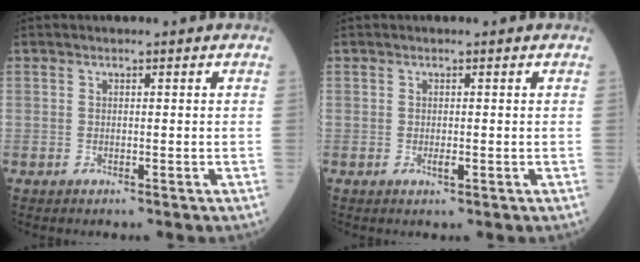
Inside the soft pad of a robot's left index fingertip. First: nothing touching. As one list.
[{"total": 0.8, "force": [-0.2, 0.2, 0.7], "torque": [-0.009, 0.000, -0.004]}]